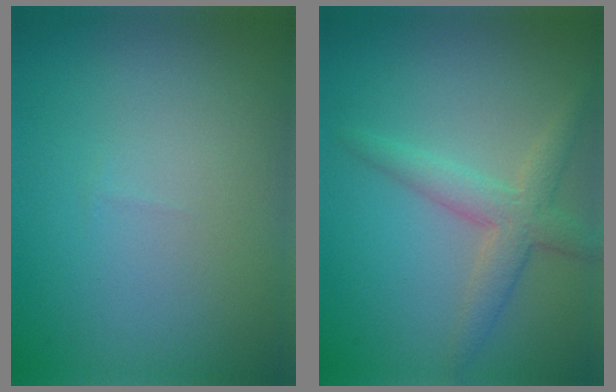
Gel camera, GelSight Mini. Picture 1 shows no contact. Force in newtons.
{"total": 3.3, "press": 3.3, "slide": 0.2}